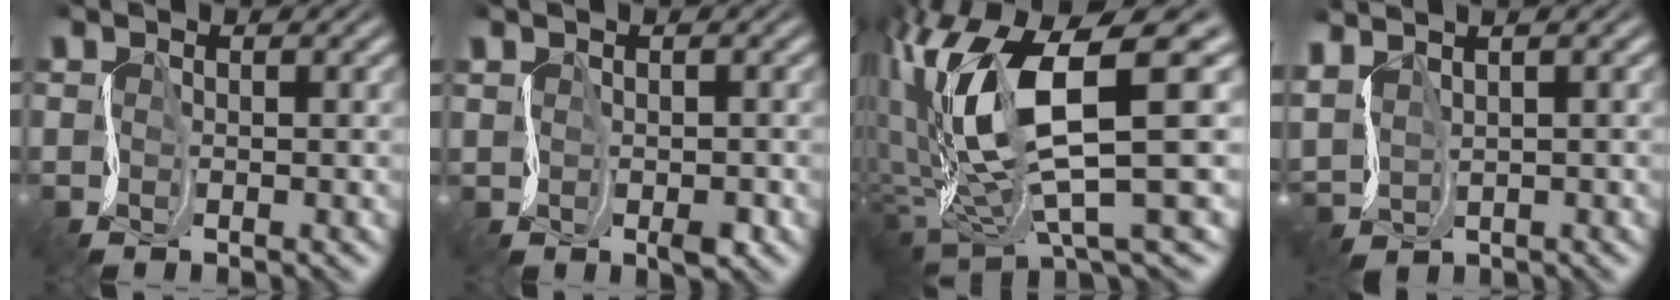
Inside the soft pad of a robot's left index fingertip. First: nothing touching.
{"total": 2.1, "force": [-0.4, 1.1, 1.7], "torque": [-0.030, -0.006, -0.003]}
{"total": 12.0, "force": [2.2, 3.4, 11.3], "torque": [-0.226, -0.002, 0.043]}
{"total": 4.0, "force": [2.4, 1.6, 2.8], "torque": [-0.086, 0.017, 0.051]}